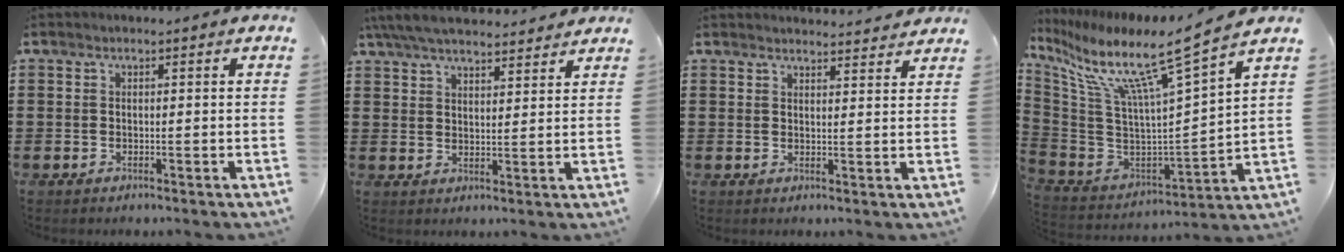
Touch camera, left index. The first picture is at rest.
{"total": 6.0, "force": [5.5, 0.9, 2.2], "torque": [-0.059, -0.015, 0.102]}
{"total": 2.6, "force": [2.6, 0.0, 0.1], "torque": [-0.002, -0.012, 0.048]}
{"total": 11.8, "force": [8.4, -0.3, 8.4], "torque": [-0.181, -0.070, 0.126]}